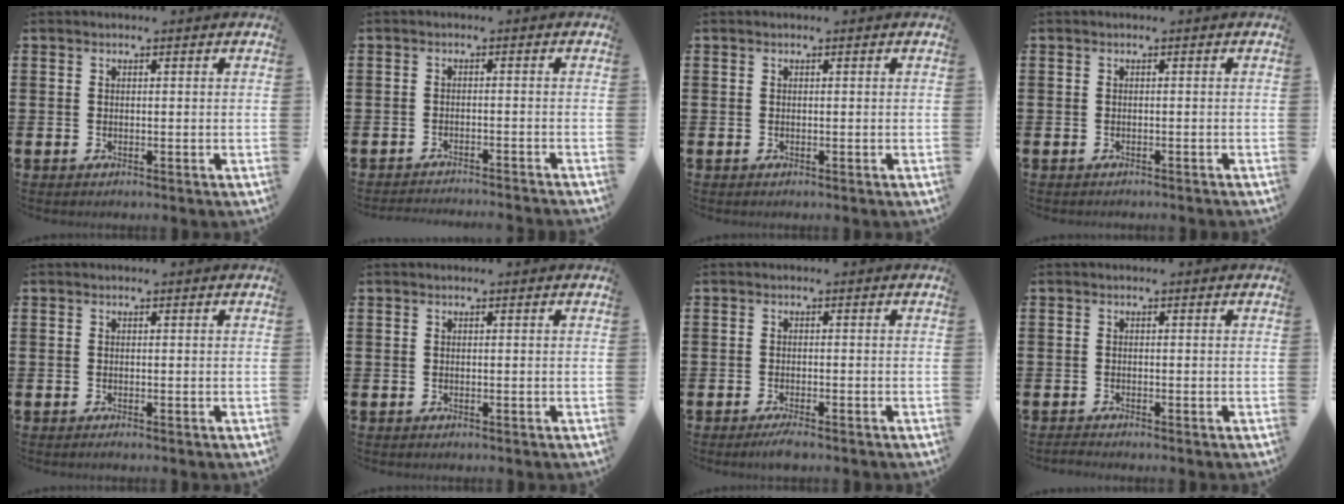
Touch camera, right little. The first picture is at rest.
{"total": 1.2, "force": [-1.2, -0.2, 0.0], "torque": [-0.001, 0.005, -0.025]}
{"total": 0.0}
{"total": 0.0}
{"total": 0.0}
{"total": 0.0}
{"total": 1.6, "force": [-1.2, 0.1, 1.0], "torque": [-0.018, 0.001, -0.023]}
{"total": 0.6, "force": [-0.5, 0.0, 0.3], "torque": [-0.005, -0.002, -0.011]}